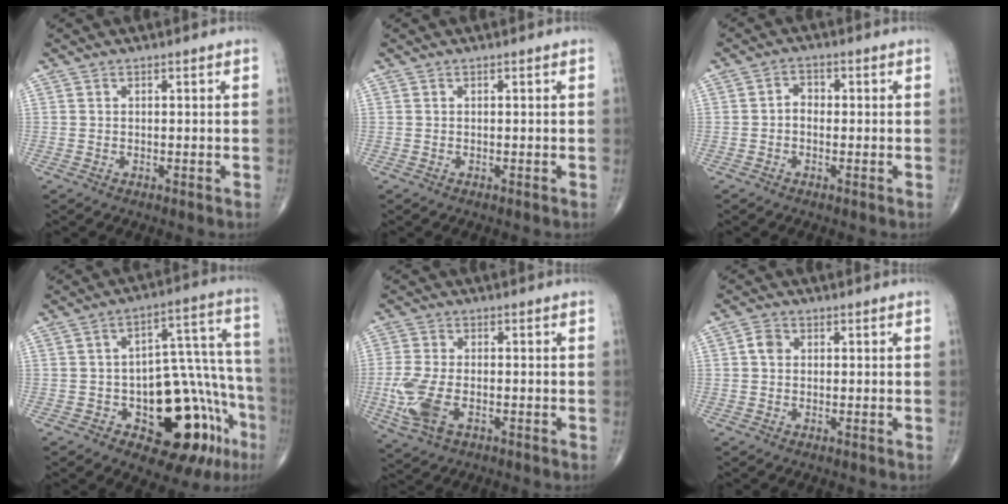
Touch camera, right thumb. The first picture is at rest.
{"total": 0.0}
{"total": 2.5, "force": [-0.3, 1.9, 1.7], "torque": [-0.016, 0.012, -0.014]}
{"total": 21.0, "force": [-9.1, 9.6, 16.2], "torque": [-0.142, 0.086, -0.111]}
{"total": 8.9, "force": [-2.5, 4.7, 7.1], "torque": [-0.172, -0.003, -0.045]}
{"total": 2.4, "force": [0.2, 2.0, 1.3], "torque": [-0.019, 0.005, 0.000]}